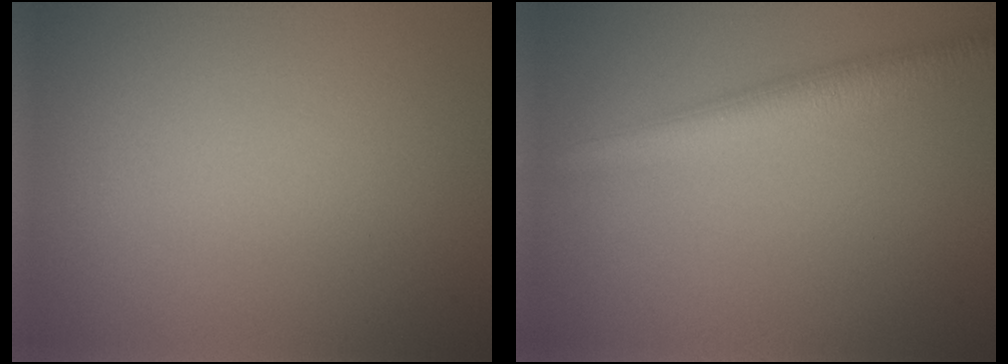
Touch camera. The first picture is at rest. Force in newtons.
{"total": 4.2, "press": 4.2, "slide": 0.2}